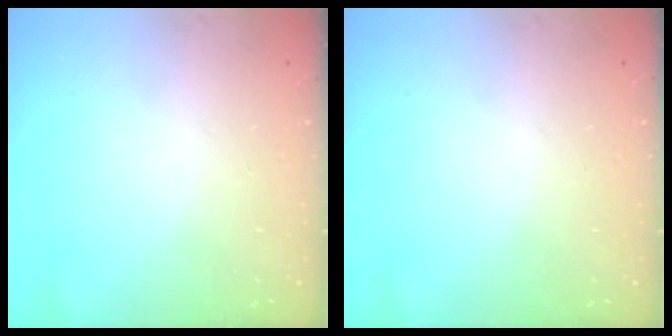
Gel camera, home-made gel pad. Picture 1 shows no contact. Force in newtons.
{"total": 0.0}